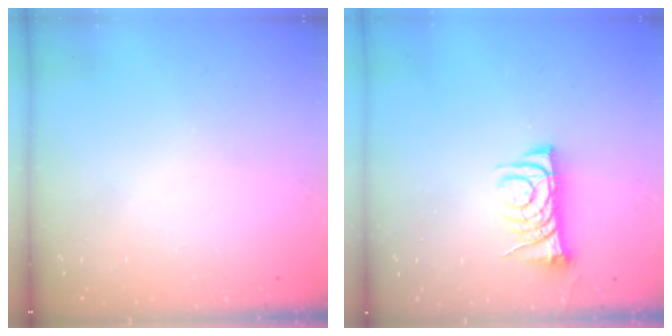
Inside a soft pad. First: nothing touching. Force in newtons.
{"total": 7.6, "press": 7.5, "slide": 0.9}